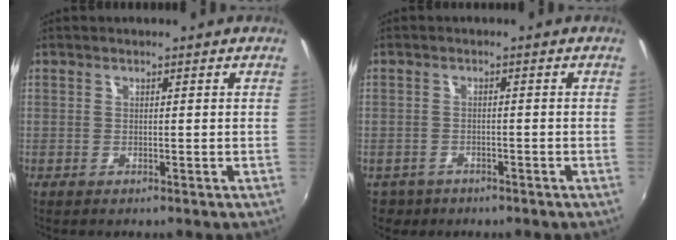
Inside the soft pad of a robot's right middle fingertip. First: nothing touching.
{"total": 4.6, "force": [-2.7, 3.5, 1.3], "torque": [-0.042, -0.008, -0.039]}